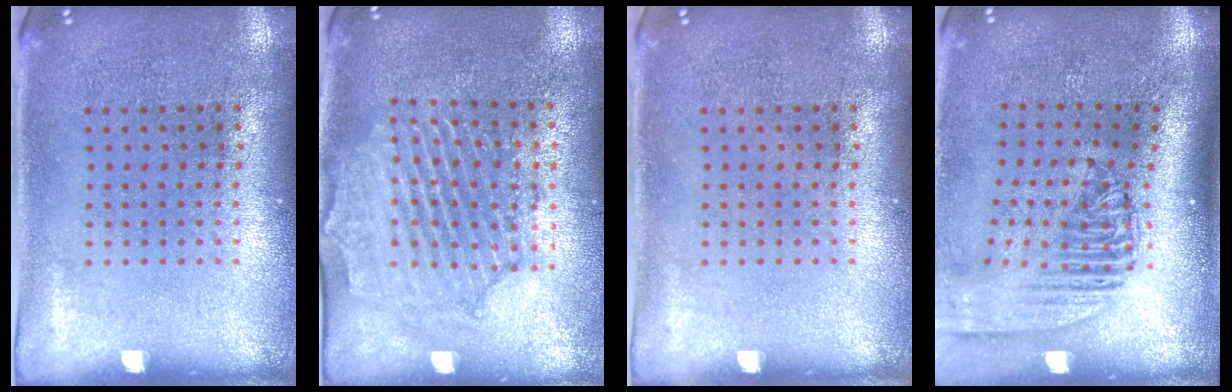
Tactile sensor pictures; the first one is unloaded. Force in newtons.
{"total": 2.0, "press": 1.9, "slide": 0.5}
{"total": 0.0}
{"total": 2.3, "press": 1.8, "slide": 1.5}